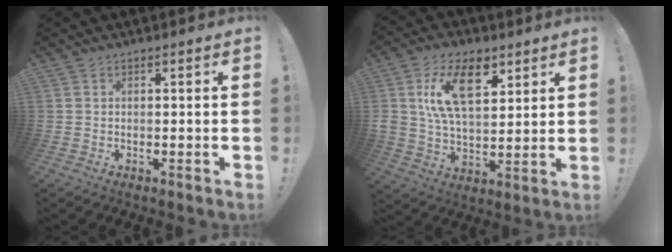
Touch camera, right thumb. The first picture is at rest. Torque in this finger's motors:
{"motor_torque": [1.52, 1.77, 0.25, 0.17, 0.50]}